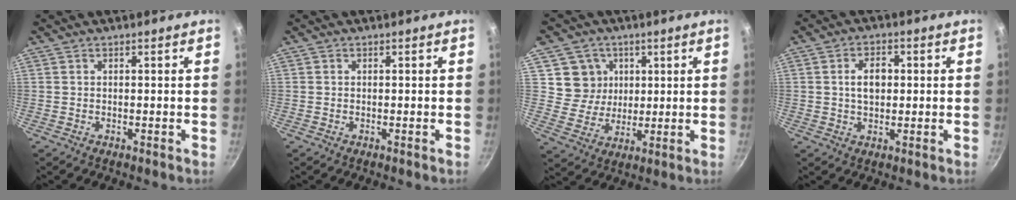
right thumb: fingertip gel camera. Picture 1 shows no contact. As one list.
[{"total": 0.0}, {"total": 8.7, "force": [2.6, 8.0, 1.8], "torque": [0.007, -0.016, 0.047]}, {"total": 5.3, "force": [0.6, 3.6, 3.9], "torque": [-0.047, 0.008, 0.009]}]